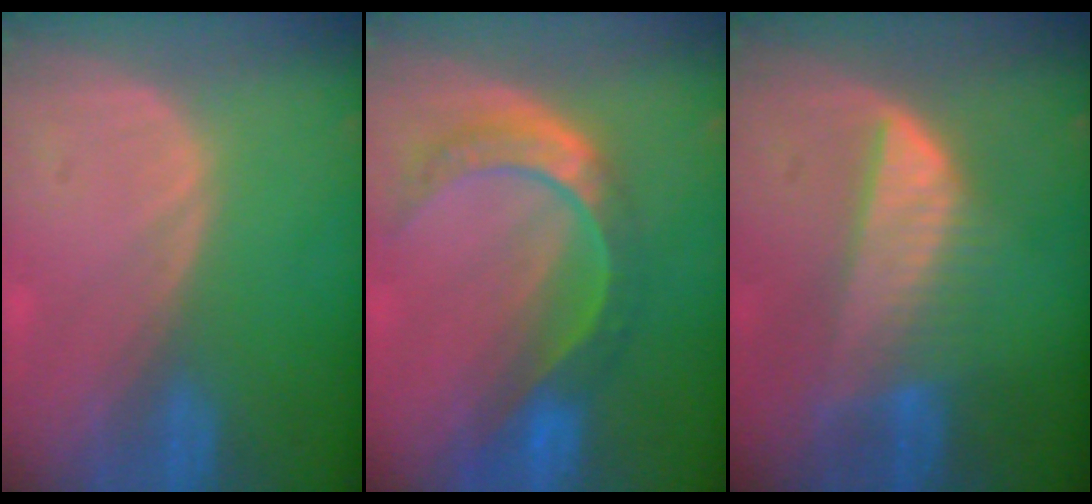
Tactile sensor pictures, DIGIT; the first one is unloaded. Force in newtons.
{"total": 8.7, "press": 7.3, "slide": 4.7}
{"total": 7.1, "press": 6.8, "slide": 2.2}